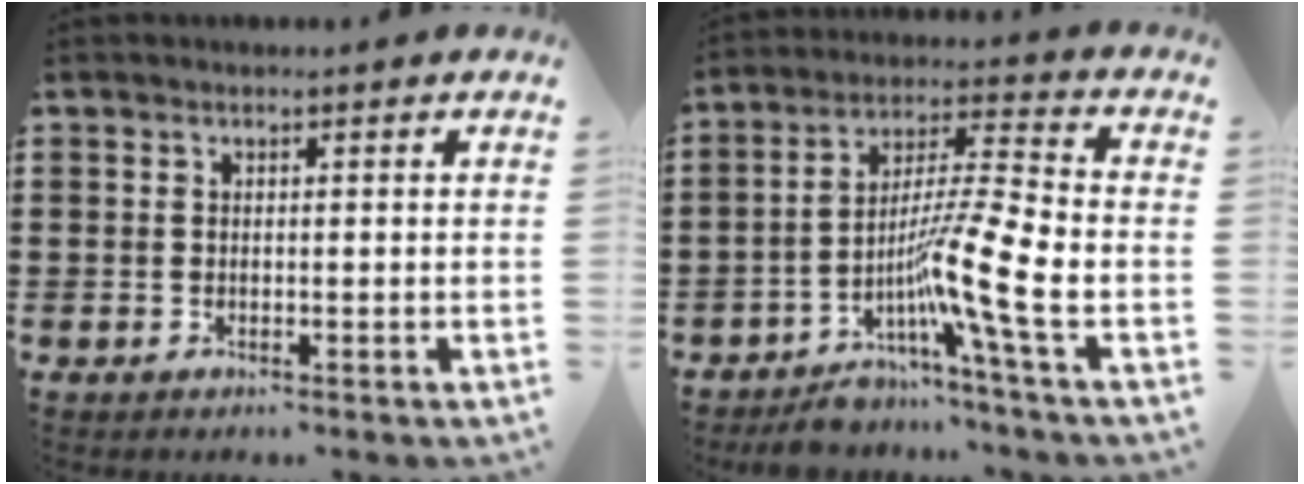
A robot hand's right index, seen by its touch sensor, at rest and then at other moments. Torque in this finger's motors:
{"motor_torque": [1.49, -0.65, 0.76, 0.19]}